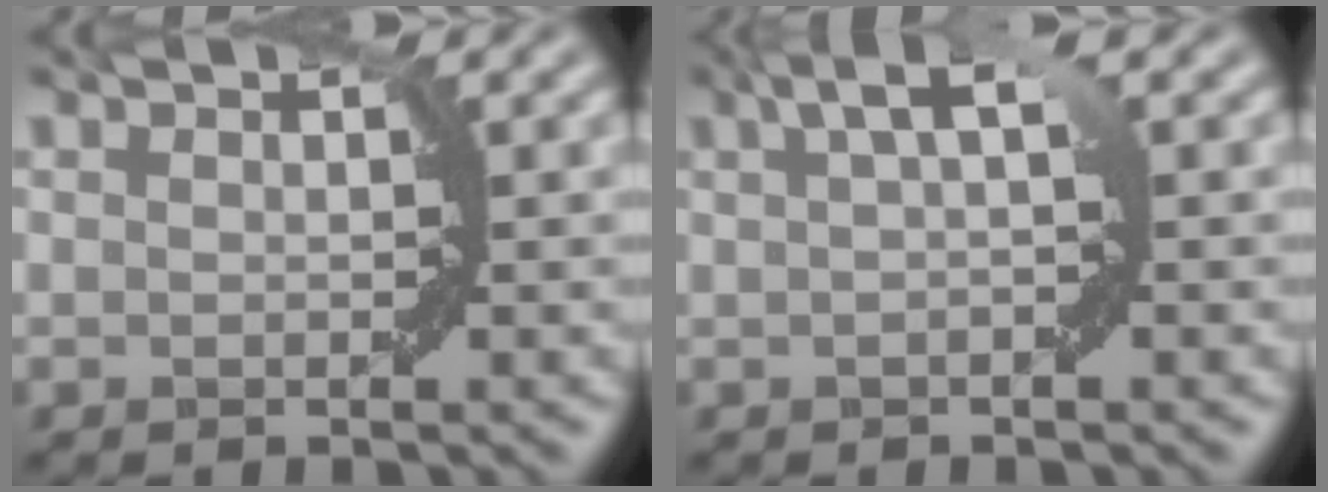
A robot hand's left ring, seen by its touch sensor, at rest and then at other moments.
{"total": 2.6, "force": [1.0, 0.4, 2.3], "torque": [-0.035, 0.008, 0.016]}